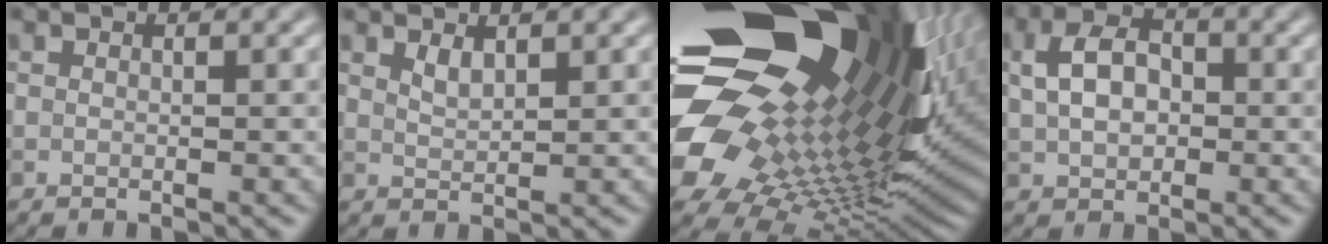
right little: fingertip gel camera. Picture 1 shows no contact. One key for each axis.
{"total": 1.3, "fx": 1.0, "fy": 0.4, "fz": 0.7, "tx": -0.016, "ty": -0.002, "tz": 0.022}
{"total": 19.7, "fx": 6.8, "fy": 11.3, "fz": 14.7, "tx": -0.272, "ty": -0.021, "tz": 0.150}
{"total": 4.5, "fx": 0.6, "fy": 3.1, "fz": 3.2, "tx": -0.063, "ty": 0.008, "tz": 0.005}